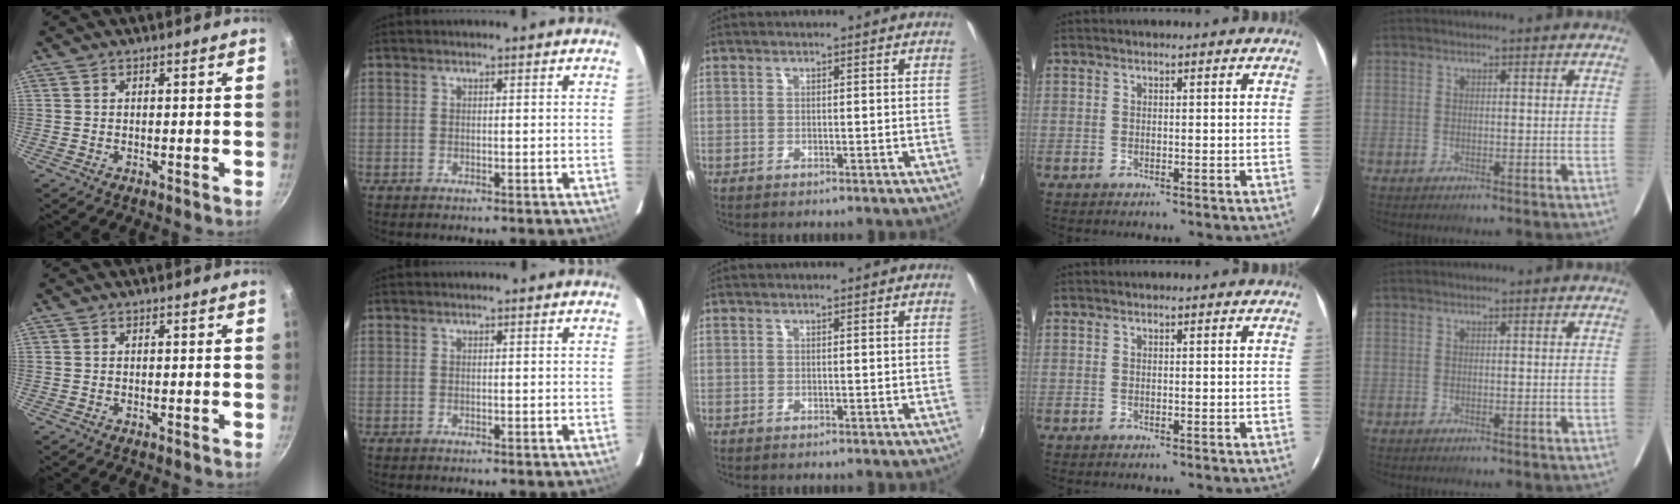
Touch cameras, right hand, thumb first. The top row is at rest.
{}